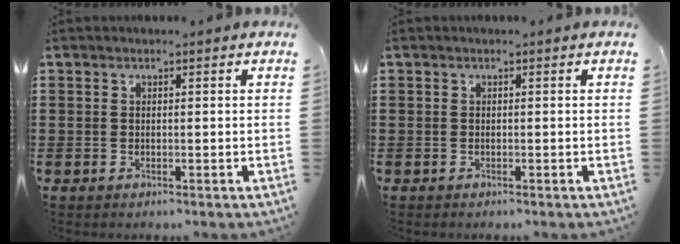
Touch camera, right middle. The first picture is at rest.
{"total": 0.0}